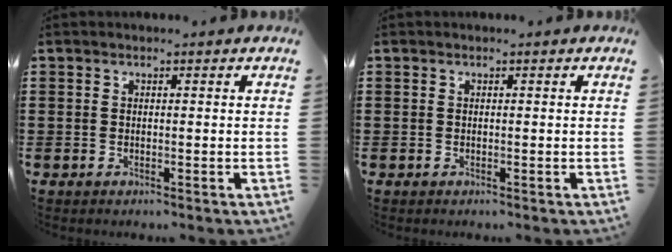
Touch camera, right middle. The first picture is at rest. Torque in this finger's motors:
{"motor_torque": [-0.03, -0.10, 0.00, 0.02]}